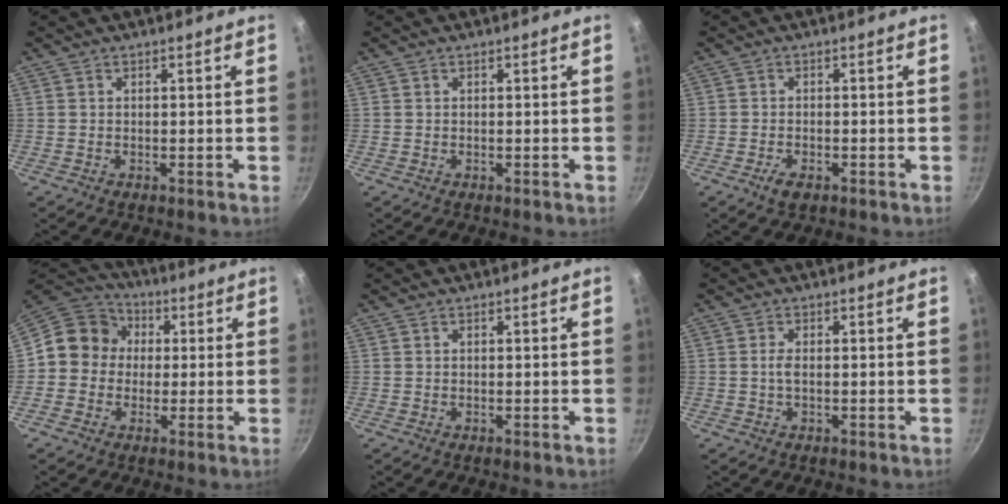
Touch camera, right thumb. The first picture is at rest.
{"total": 0.0}
{"total": 2.8, "force": [-1.5, 1.3, 1.9], "torque": [-0.038, 0.007, -0.029]}
{"total": 10.2, "force": [0.7, 9.4, 3.8], "torque": [-0.028, 0.025, -0.012]}
{"total": 0.0}
{"total": 1.5, "force": [-0.2, 0.5, 1.4], "torque": [-0.033, 0.003, -0.006]}